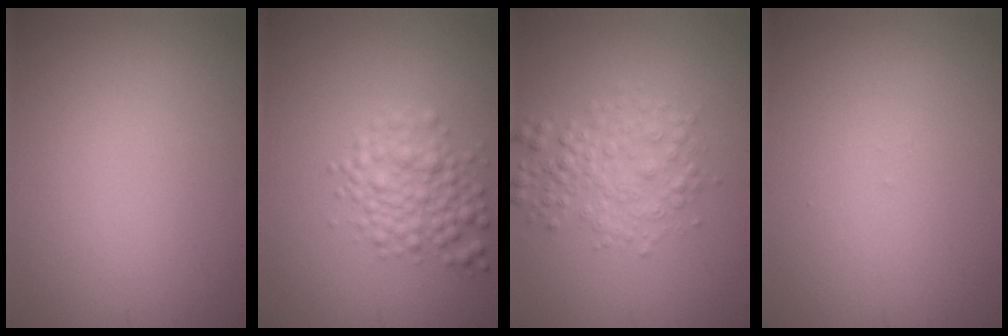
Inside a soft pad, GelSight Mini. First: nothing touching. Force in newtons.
{"total": 3.5, "press": 3.5, "slide": 0.1}
{"total": 3.1, "press": 3.1, "slide": 0.1}
{"total": 0.0}